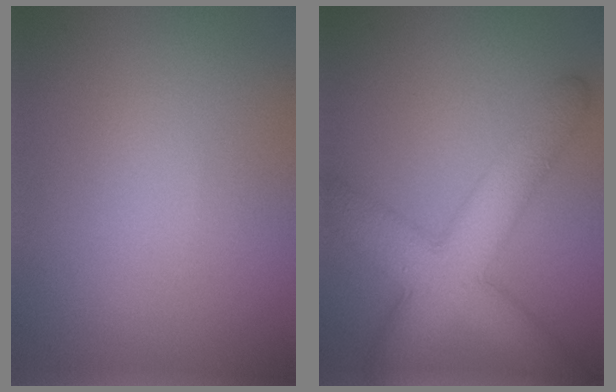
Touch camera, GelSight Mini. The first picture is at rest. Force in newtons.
{"total": 8.2, "press": 8.2, "slide": 0.3}